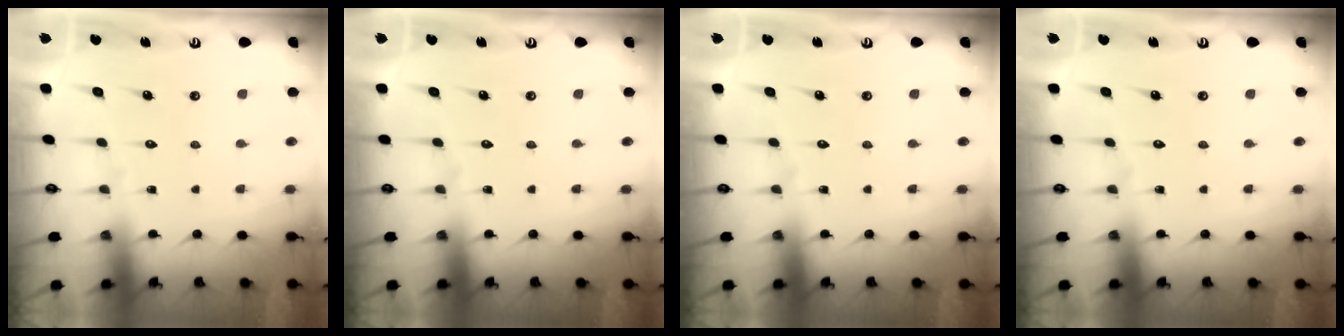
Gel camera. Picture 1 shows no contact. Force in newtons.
{"total": 0.0}
{"total": 0.0}
{"total": 0.0}